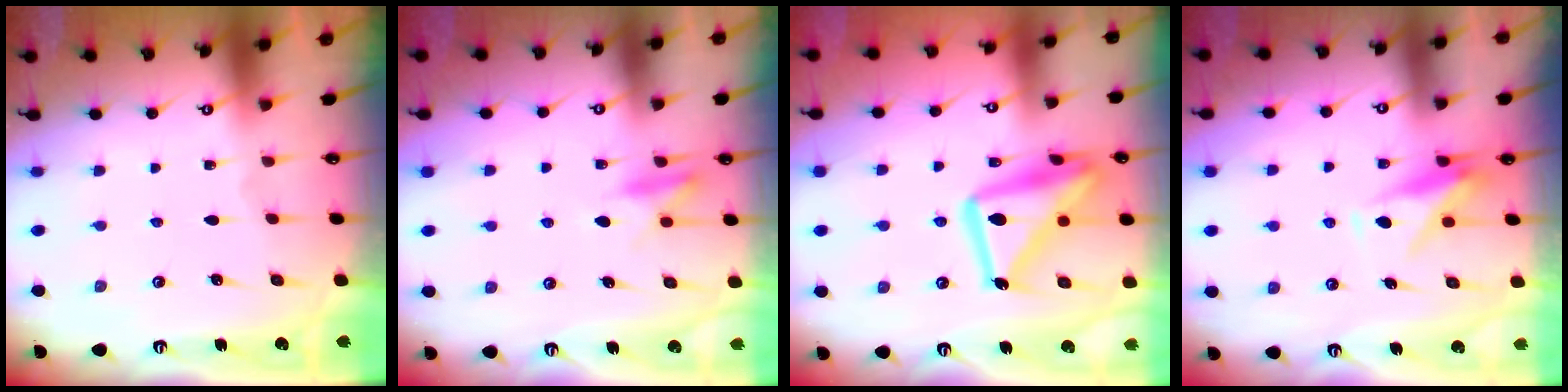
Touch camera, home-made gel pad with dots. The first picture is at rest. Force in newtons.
{"total": 10.0, "press": 9.9, "slide": 1.3}
{"total": 18.9, "press": 18.8, "slide": 1.5}
{"total": 9.0, "press": 9.0, "slide": 0.7}